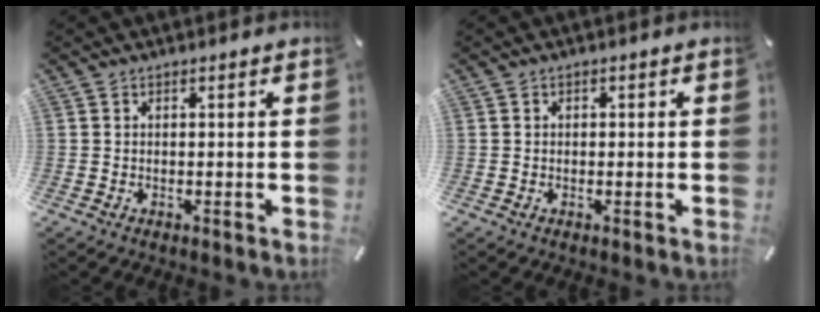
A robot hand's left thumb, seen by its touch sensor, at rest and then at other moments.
{"total": 0.7, "force": [-0.2, 0.6, 0.2], "torque": [-0.003, 0.005, -0.005]}